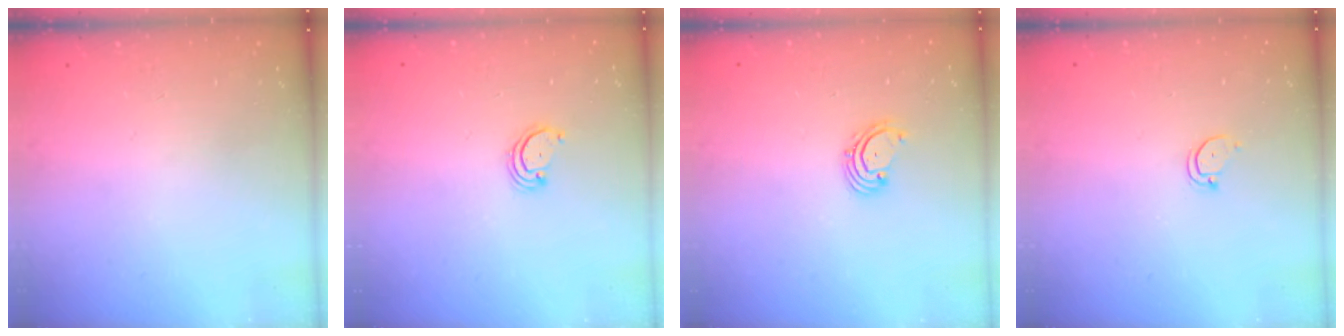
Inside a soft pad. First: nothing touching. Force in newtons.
{"total": 2.8, "press": 2.8, "slide": 0.3}
{"total": 2.2, "press": 2.1, "slide": 0.7}
{"total": 2.4, "press": 2.4, "slide": 0.2}